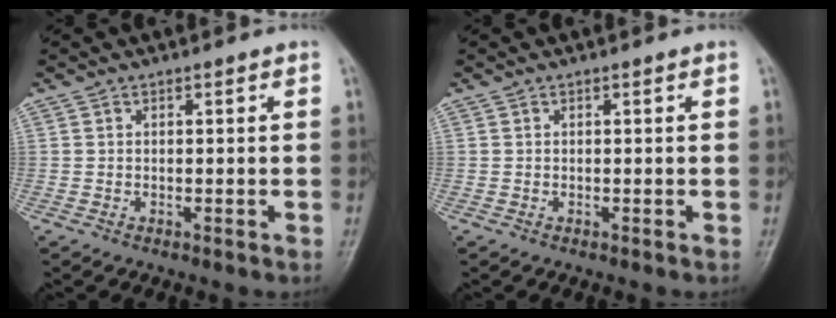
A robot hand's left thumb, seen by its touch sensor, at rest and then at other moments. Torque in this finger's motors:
{"motor_torque": [0.00, 0.00, 0.00, 0.00, 0.00]}